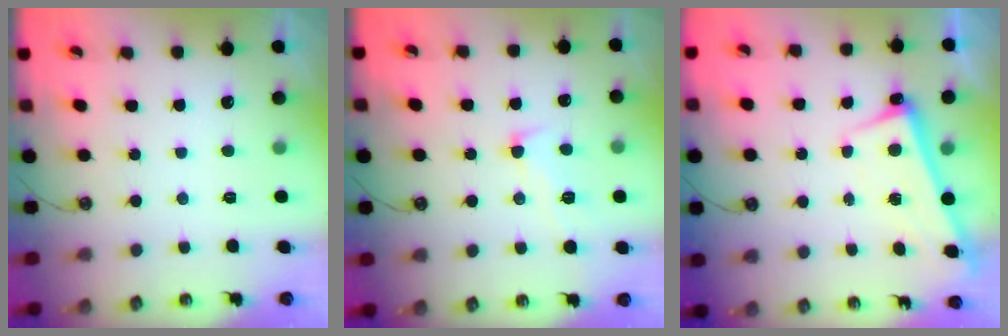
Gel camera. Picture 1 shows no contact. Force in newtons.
{"total": 2.6, "press": 2.4, "slide": 1.0}
{"total": 2.6, "press": 2.4, "slide": 1.0}